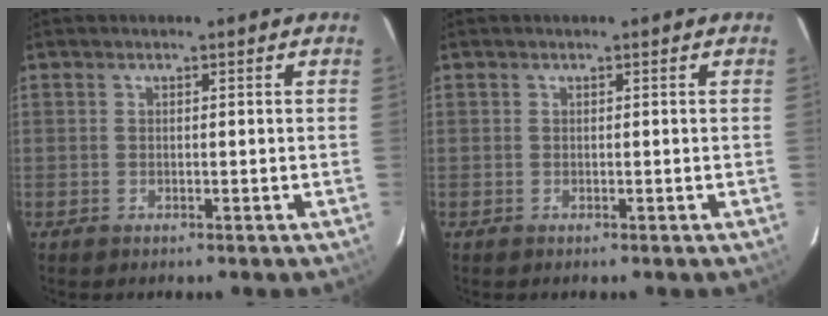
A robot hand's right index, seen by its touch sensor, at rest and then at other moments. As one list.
[{"total": 0.0}]